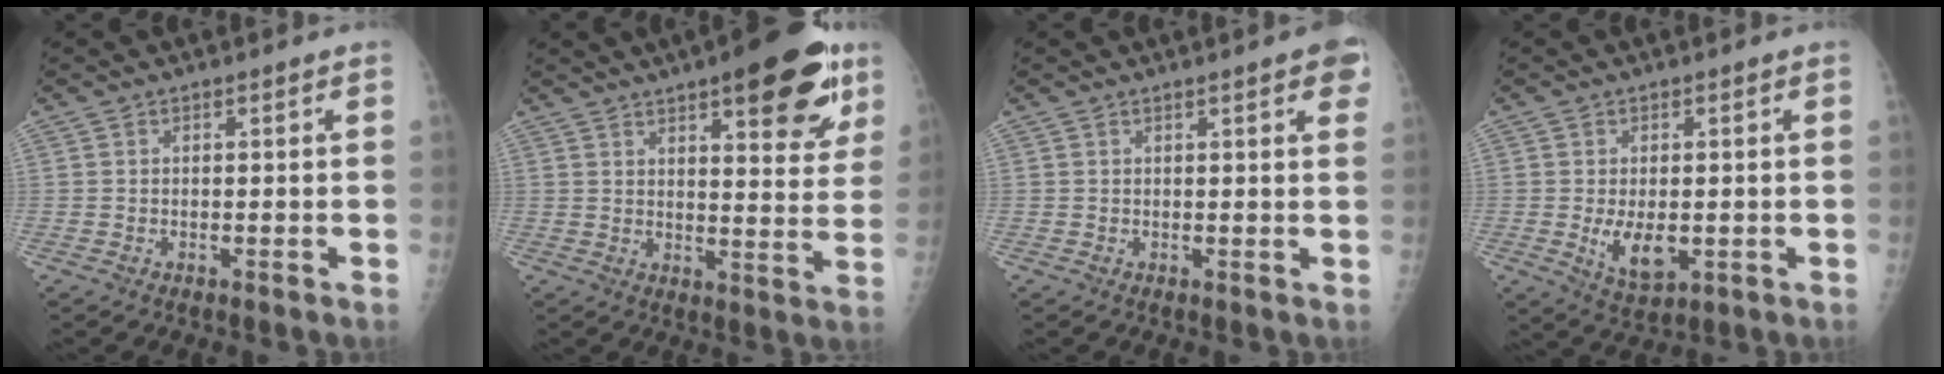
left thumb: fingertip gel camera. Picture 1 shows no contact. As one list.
[{"total": 17.3, "force": [9.6, 5.8, 13.1], "torque": [-0.132, -0.038, 0.127]}, {"total": 4.5, "force": [2.2, 1.0, 3.8], "torque": [-0.031, -0.002, 0.021]}, {"total": 6.6, "force": [-1.0, 3.7, 5.3], "torque": [-0.081, -0.012, -0.005]}]